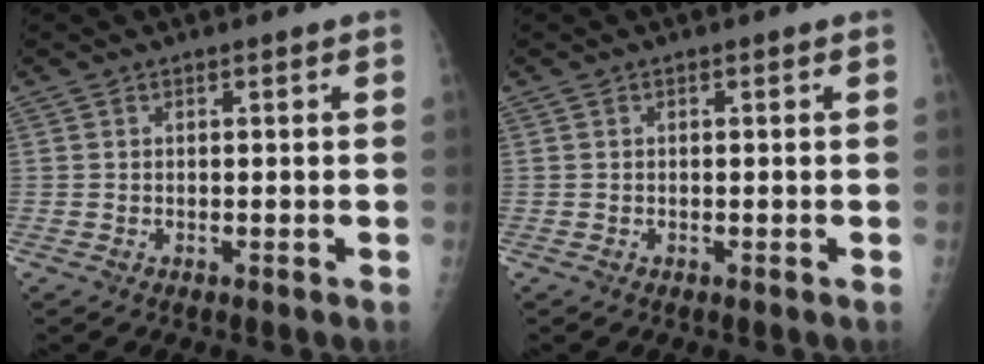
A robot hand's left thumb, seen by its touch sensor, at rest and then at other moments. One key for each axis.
{"total": 0.0}